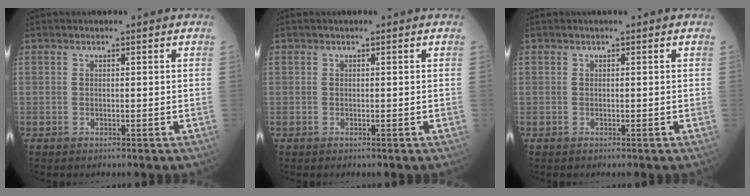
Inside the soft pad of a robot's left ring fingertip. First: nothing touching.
{"total": 0.0}
{"total": 0.0}